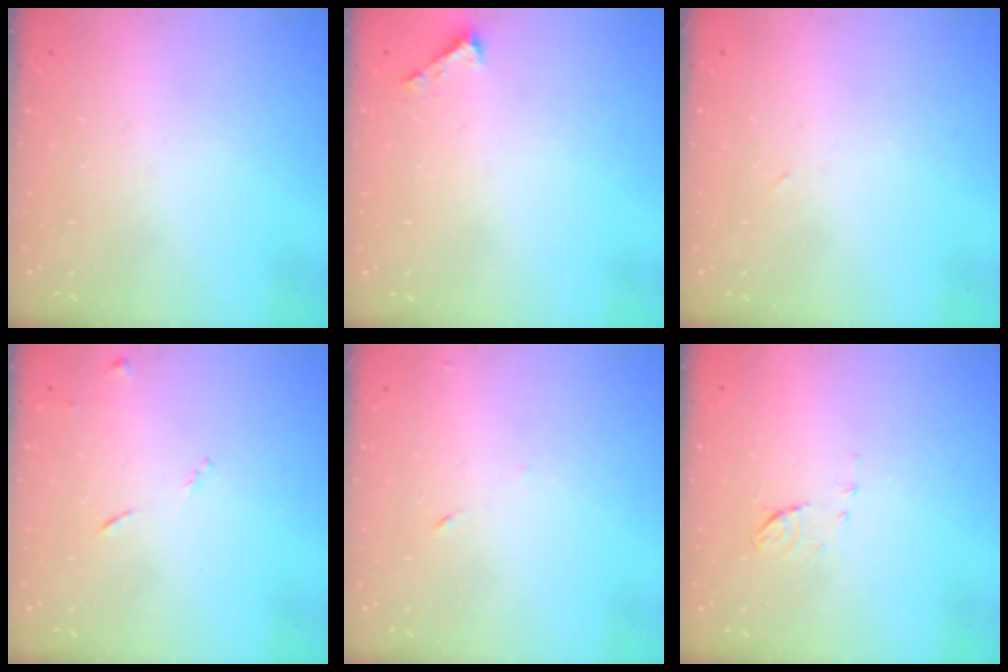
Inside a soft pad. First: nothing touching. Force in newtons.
{"total": 1.6, "press": 1.6, "slide": 0.1}
{"total": 2.9, "press": 2.9, "slide": 0.7}
{"total": 6.3, "press": 6.3, "slide": 0.6}
{"total": 5.2, "press": 5.1, "slide": 0.6}
{"total": 5.3, "press": 5.3, "slide": 0.6}